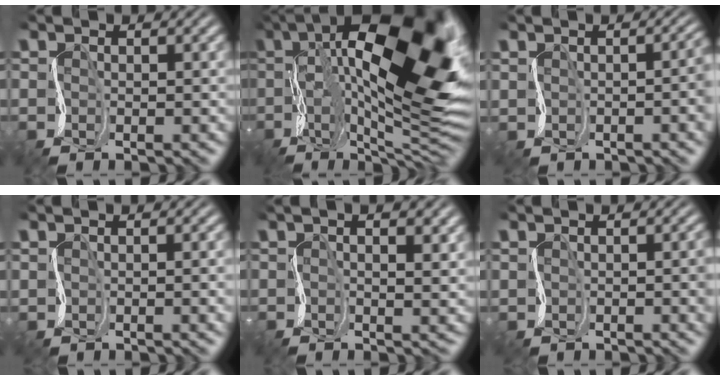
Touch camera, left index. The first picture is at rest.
{"total": 18.3, "force": [3.3, 8.1, 16.1], "torque": [-0.276, 0.023, 0.063]}
{"total": 1.4, "force": [-0.1, 0.2, 1.4], "torque": [-0.016, -0.001, 0.008]}
{"total": 1.7, "force": [0.6, 0.9, 1.3], "torque": [-0.007, 0.000, 0.010]}
{"total": 3.0, "force": [1.9, 0.6, 2.2], "torque": [-0.037, 0.011, 0.025]}
{"total": 0.8, "force": [0.3, 0.2, 0.7], "torque": [-0.009, -0.002, 0.013]}